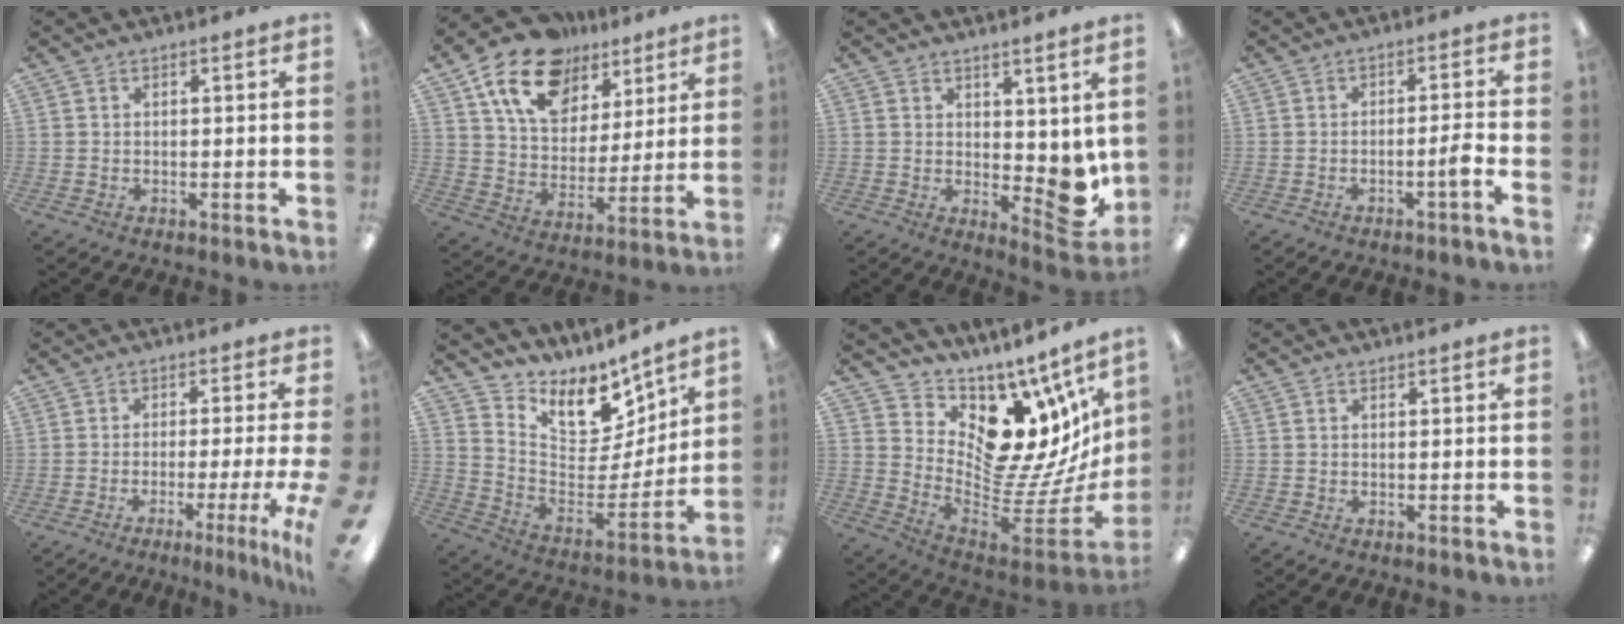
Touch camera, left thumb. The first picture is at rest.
{"total": 16.7, "force": [10.3, 10.7, 7.6], "torque": [-0.136, -0.050, 0.192]}
{"total": 6.8, "force": [0.5, 4.3, 5.2], "torque": [-0.039, -0.031, 0.019]}
{"total": 3.5, "force": [-2.0, -0.4, 2.9], "torque": [-0.044, -0.006, -0.035]}
{"total": 5.5, "force": [-2.1, -0.6, 5.0], "torque": [-0.080, -0.015, -0.030]}
{"total": 11.2, "force": [8.8, 6.2, 3.1], "torque": [-0.046, -0.102, 0.162]}
{"total": 10.9, "force": [4.6, 7.8, 6.1], "torque": [-0.055, -0.100, 0.085]}
{"total": 0.0}